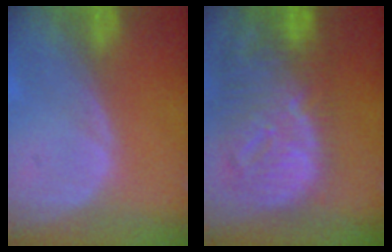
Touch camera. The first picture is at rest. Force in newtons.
{"total": 12.5, "press": 10.9, "slide": 6.2}